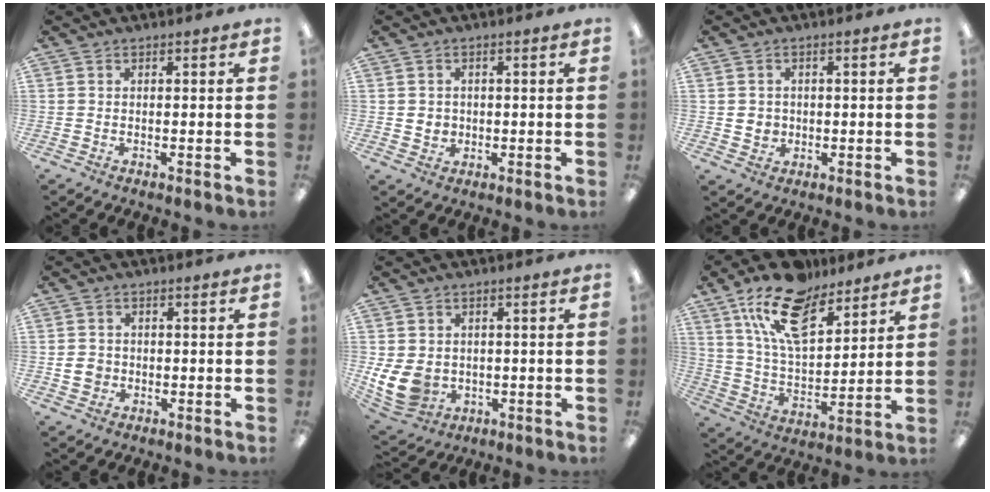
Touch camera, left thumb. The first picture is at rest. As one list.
[{"total": 2.8, "force": [0.5, 2.7, 0.5], "torque": [-0.008, 0.001, 0.007]}, {"total": 3.1, "force": [0.3, 3.0, 0.8], "torque": [-0.011, 0.002, 0.004]}, {"total": 4.1, "force": [-0.6, 3.7, 1.7], "torque": [-0.024, 0.004, -0.011]}, {"total": 9.0, "force": [-0.6, 7.3, 5.1], "torque": [-0.113, -0.002, -0.006]}, {"total": 18.1, "force": [12.0, 8.6, 10.4], "torque": [-0.193, -0.048, 0.214]}]